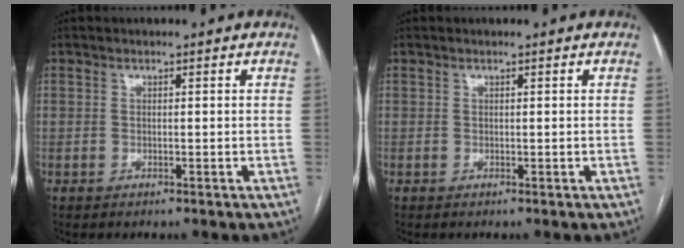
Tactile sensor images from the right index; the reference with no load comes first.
{"total": 0.0}